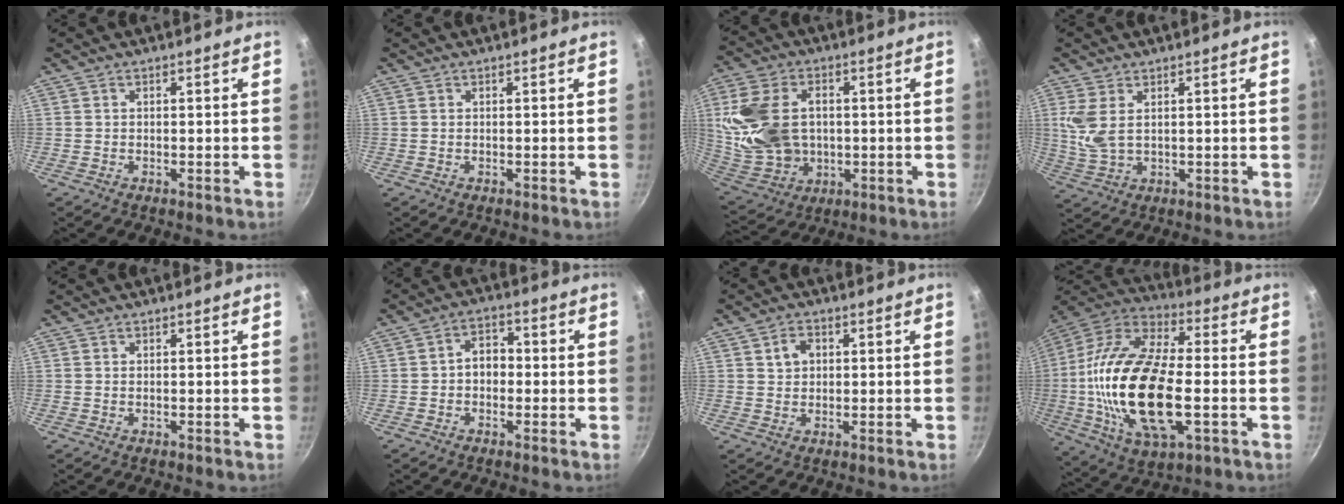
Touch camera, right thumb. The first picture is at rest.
{"total": 0.0}
{"total": 18.0, "force": [1.8, 12.6, 12.8], "torque": [-0.258, 0.001, 0.048]}
{"total": 6.0, "force": [1.6, 3.2, 4.8], "torque": [-0.114, -0.003, 0.045]}
{"total": 0.0}
{"total": 5.1, "force": [-0.5, 3.8, 3.4], "torque": [-0.031, 0.021, -0.020]}
{"total": 3.5, "force": [1.1, 2.7, 2.0], "torque": [-0.022, 0.000, 0.019]}
{"total": 27.9, "force": [-3.6, 12.9, 24.5], "torque": [-0.508, 0.005, -0.058]}